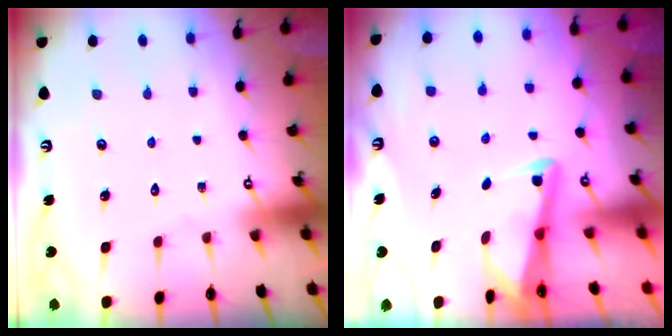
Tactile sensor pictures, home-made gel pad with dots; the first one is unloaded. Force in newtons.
{"total": 2.8, "press": 2.8, "slide": 0.4}